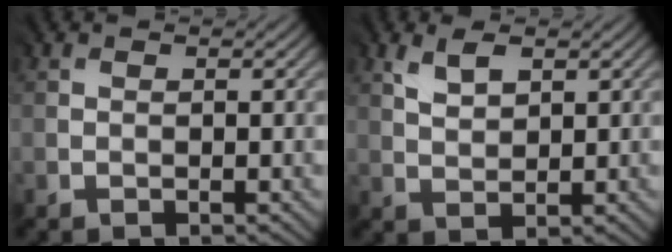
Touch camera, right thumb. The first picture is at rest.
{"total": 3.0, "force": [2.0, 1.5, 1.7], "torque": [-0.044, 0.002, 0.043]}